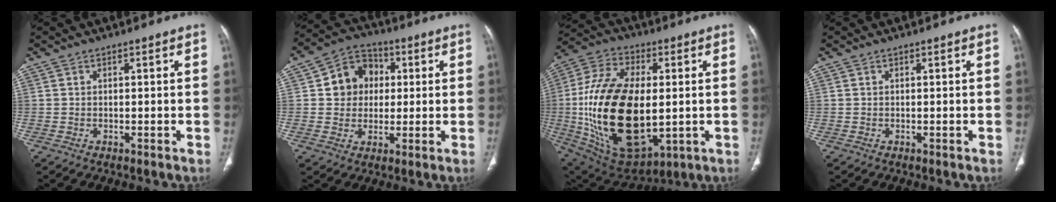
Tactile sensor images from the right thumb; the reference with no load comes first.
{"total": 10.1, "force": [1.6, 8.9, 4.7], "torque": [-0.036, 0.011, 0.018]}
{"total": 28.2, "force": [-1.2, 15.1, 23.8], "torque": [-0.468, -0.009, 0.002]}
{"total": 0.0}